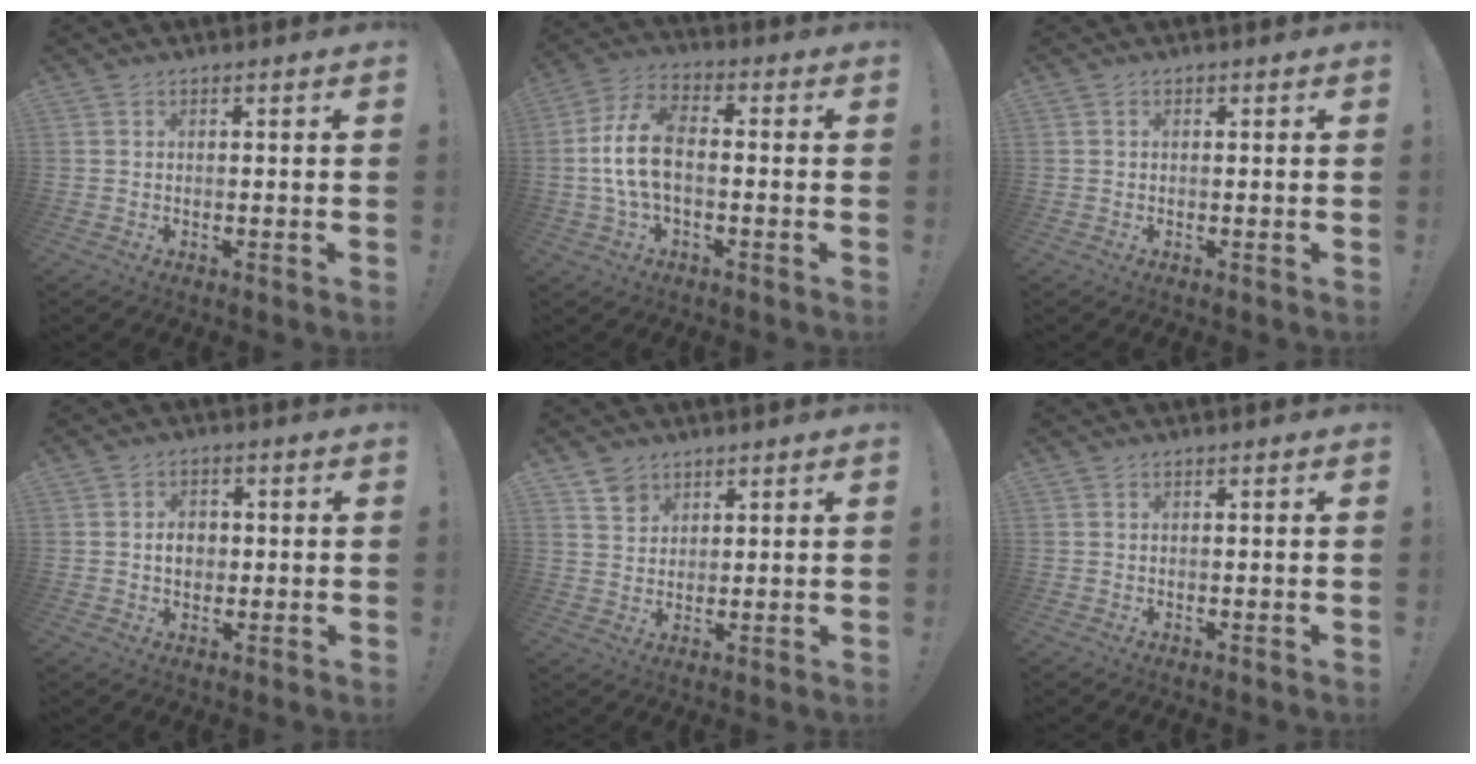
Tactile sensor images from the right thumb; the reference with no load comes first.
{"total": 12.0, "force": [-1.0, 6.4, 10.0], "torque": [-0.211, 0.012, -0.015]}
{"total": 0.0}
{"total": 4.7, "force": [-0.2, 3.8, 2.8], "torque": [-0.033, 0.004, -0.007]}
{"total": 5.1, "force": [3.5, 3.5, 1.1], "torque": [-0.010, -0.022, 0.066]}
{"total": 0.0}